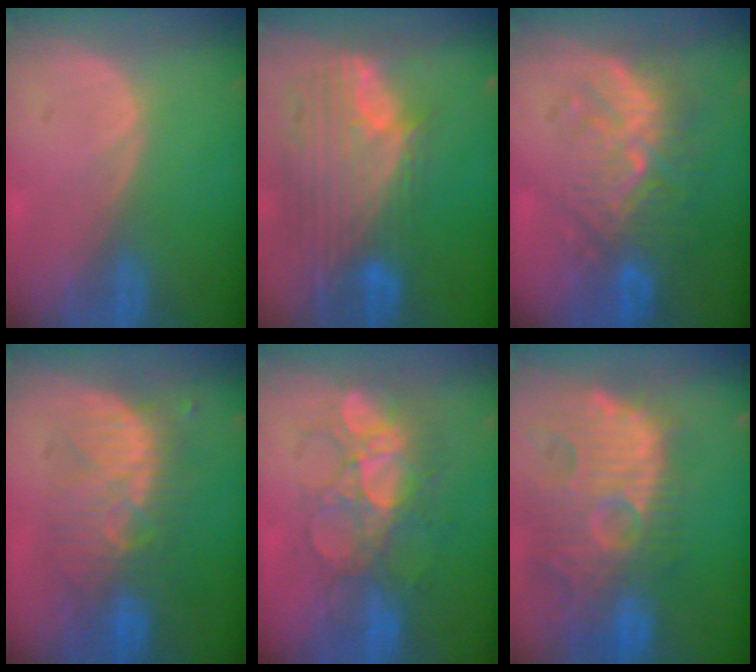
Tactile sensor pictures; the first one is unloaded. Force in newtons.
{"total": 12.0, "press": 10.1, "slide": 6.4}
{"total": 9.5, "press": 9.1, "slide": 2.7}
{"total": 8.7, "press": 8.7, "slide": 0.8}
{"total": 9.0, "press": 8.6, "slide": 2.6}
{"total": 14.4, "press": 12.6, "slide": 7.0}